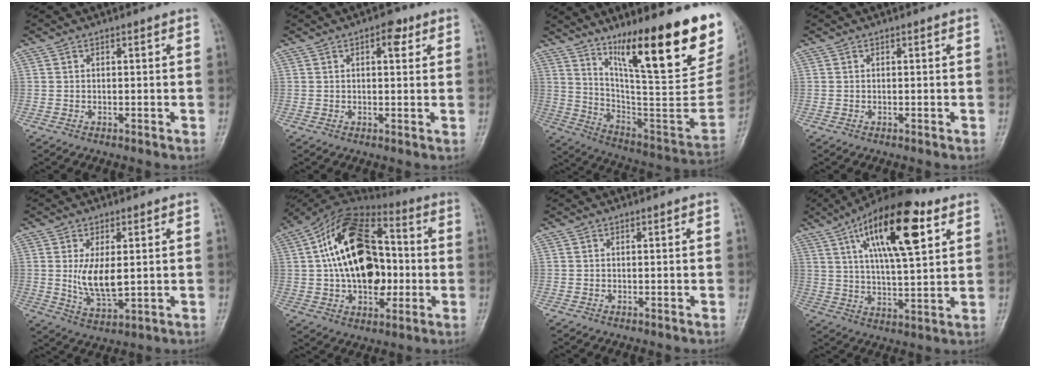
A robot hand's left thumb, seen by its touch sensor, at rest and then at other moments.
{"total": 3.7, "force": [1.6, 1.8, 2.8], "torque": [-0.024, -0.001, 0.017]}
{"total": 28.3, "force": [16.4, 6.1, 22.3], "torque": [-0.294, -0.070, 0.269]}
{"total": 0.0}
{"total": 7.8, "force": [0.7, 3.5, 7.0], "torque": [-0.125, -0.018, 0.022]}
{"total": 22.6, "force": [0.7, 14.1, 17.7], "torque": [-0.278, 0.028, 0.011]}
{"total": 0.0}
{"total": 19.7, "force": [8.6, 6.9, 16.4], "torque": [-0.248, -0.017, 0.139]}